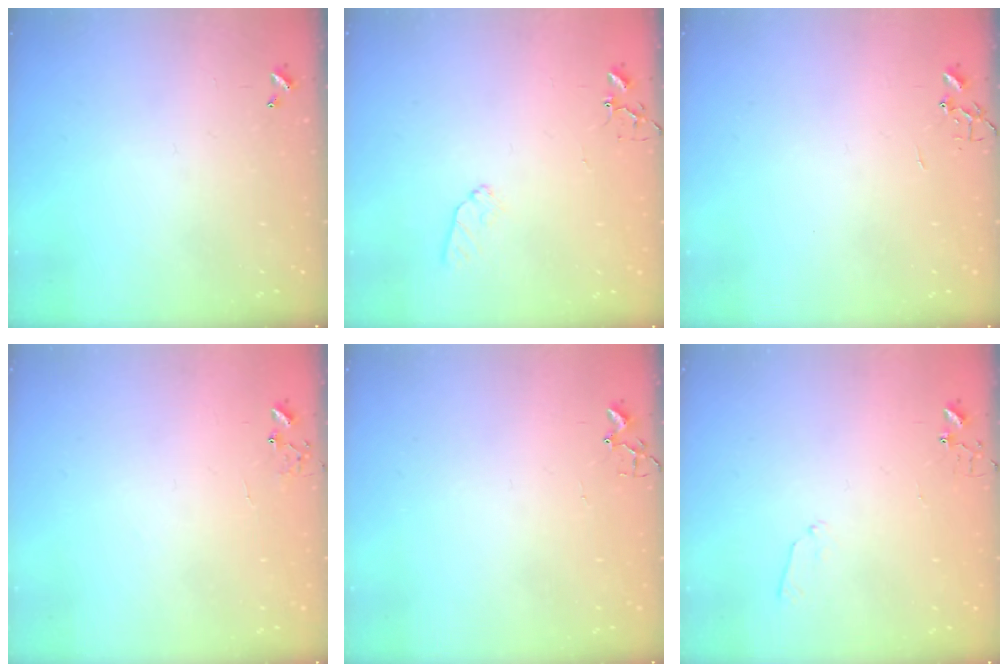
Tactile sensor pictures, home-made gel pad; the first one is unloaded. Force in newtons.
{"total": 7.7, "press": 7.6, "slide": 0.9}
{"total": 0.0}
{"total": 6.5, "press": 6.5, "slide": 0.5}
{"total": 4.0, "press": 3.9, "slide": 0.4}
{"total": 5.0, "press": 5.0, "slide": 0.7}